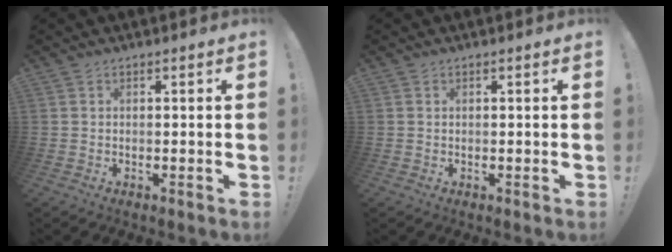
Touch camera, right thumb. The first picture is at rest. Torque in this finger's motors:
{"motor_torque": [0.11, -0.11, -0.13, 0.07, 0.00]}